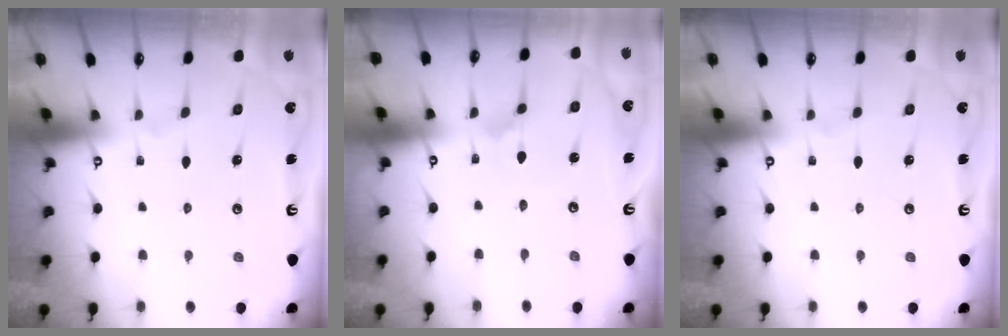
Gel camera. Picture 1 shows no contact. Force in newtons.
{"total": 0.7, "press": 0.7, "slide": 0.1}
{"total": 0.0}